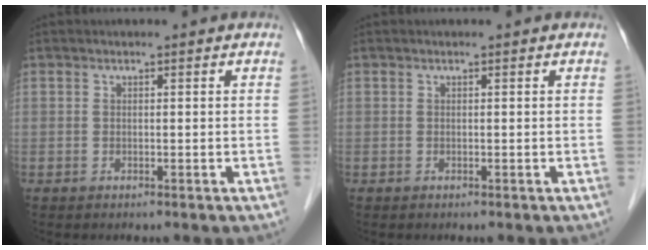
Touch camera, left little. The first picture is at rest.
{"total": 0.0}